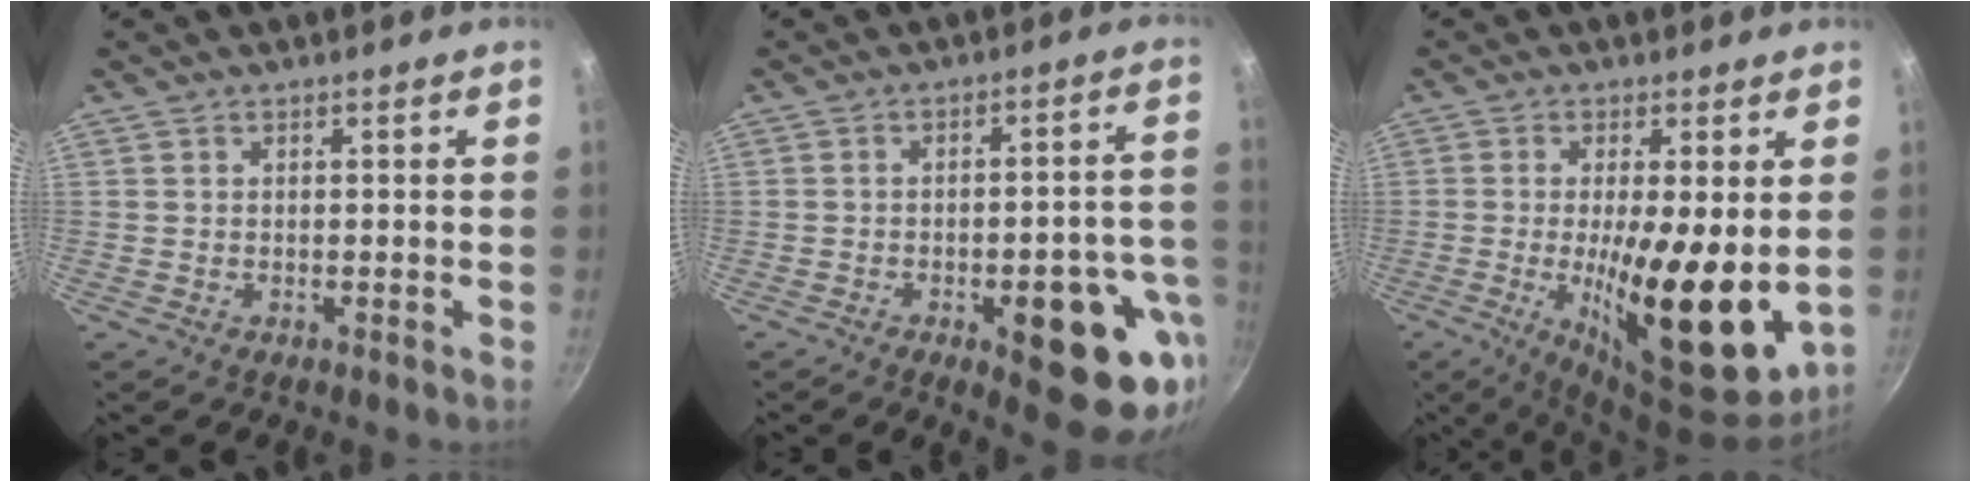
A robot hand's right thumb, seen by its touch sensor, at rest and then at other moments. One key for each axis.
{"total": 16.6, "fx": -6.4, "fy": 6.2, "fz": 14.1, "tx": -0.132, "ty": 0.028, "tz": -0.076}
{"total": 16.5, "fx": -1.1, "fy": 4.8, "fz": 15.8, "tx": -0.238, "ty": -0.023, "tz": -0.012}